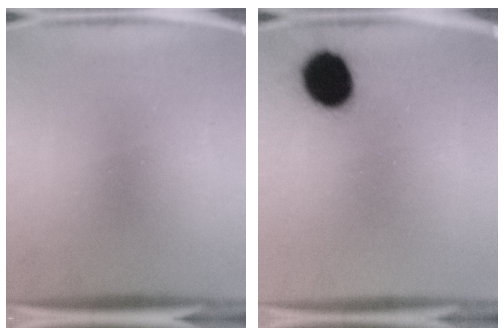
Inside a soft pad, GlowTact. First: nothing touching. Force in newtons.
{"total": 11.2}